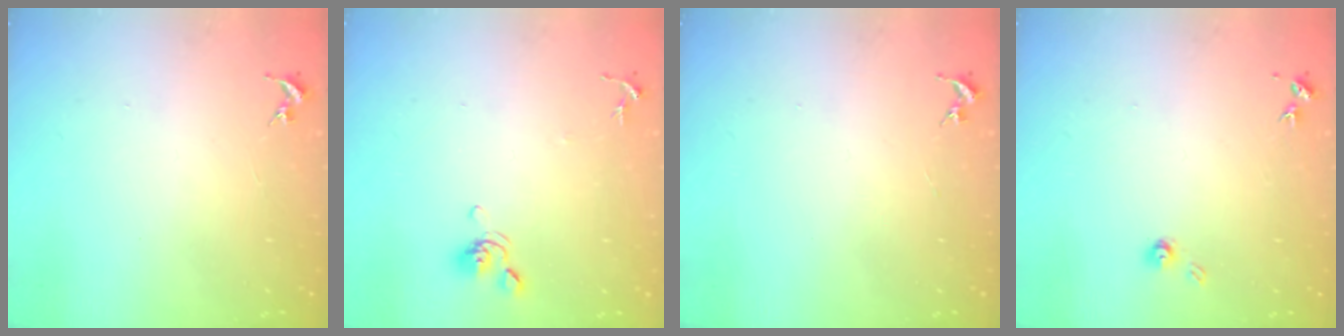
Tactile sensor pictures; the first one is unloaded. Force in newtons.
{"total": 6.9, "press": 6.7, "slide": 1.6}
{"total": 0.0}
{"total": 3.9, "press": 3.8, "slide": 0.4}